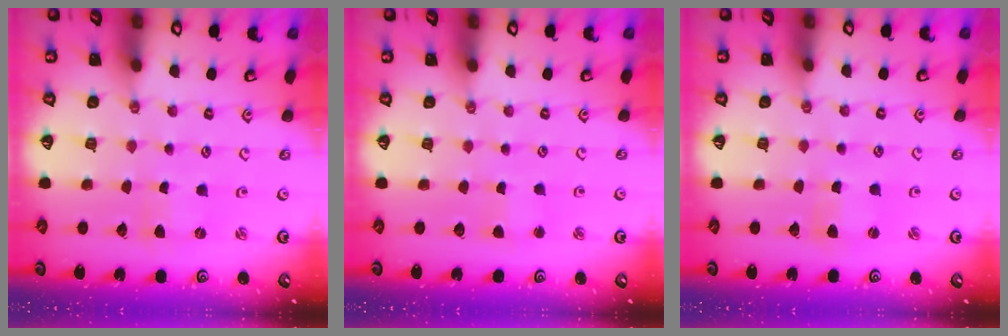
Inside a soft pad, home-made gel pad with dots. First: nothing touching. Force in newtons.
{"total": 2.2, "press": 2.2, "slide": 0.3}
{"total": 2.1, "press": 2.1, "slide": 0.3}